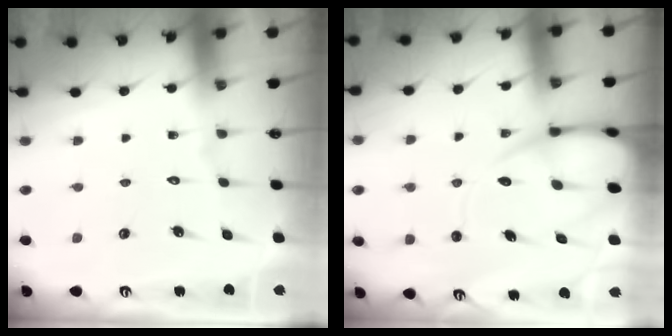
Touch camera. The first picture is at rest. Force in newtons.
{"total": 12.1, "press": 12.0, "slide": 1.4}